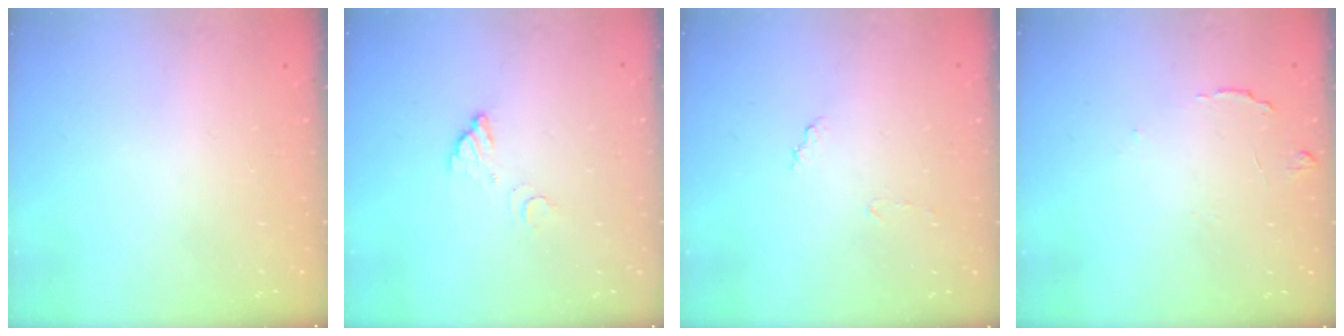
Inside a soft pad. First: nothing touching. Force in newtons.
{"total": 3.5, "press": 3.5, "slide": 0.2}
{"total": 6.9, "press": 6.9, "slide": 0.5}
{"total": 6.7, "press": 6.7, "slide": 0.6}